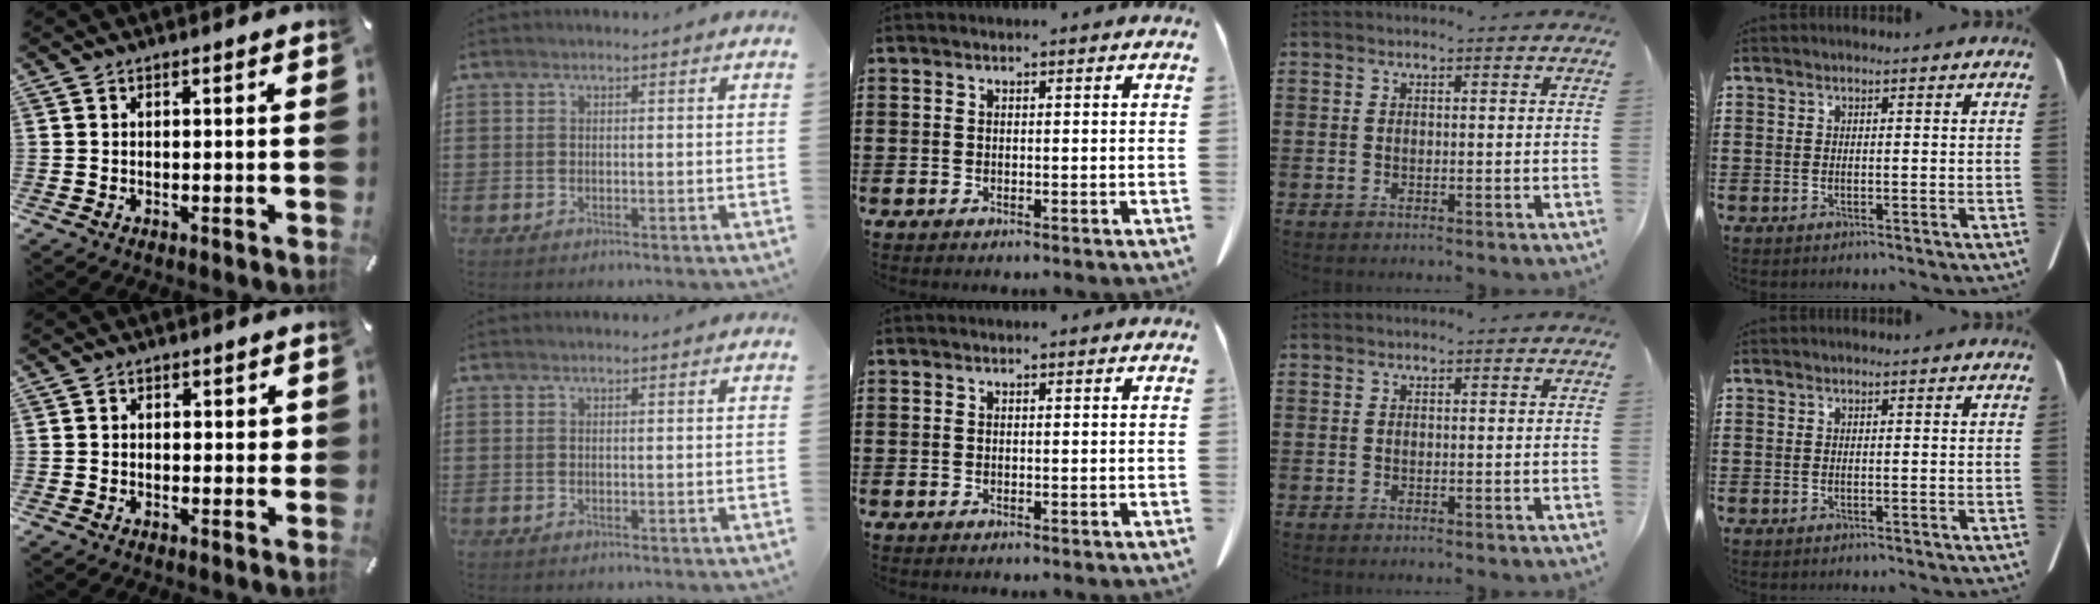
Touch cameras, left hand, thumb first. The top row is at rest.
{"thumb": {"total": 1.4, "force": [0.0, 1.2, 0.8], "torque": [-0.007, 0.003, -0.004]}}